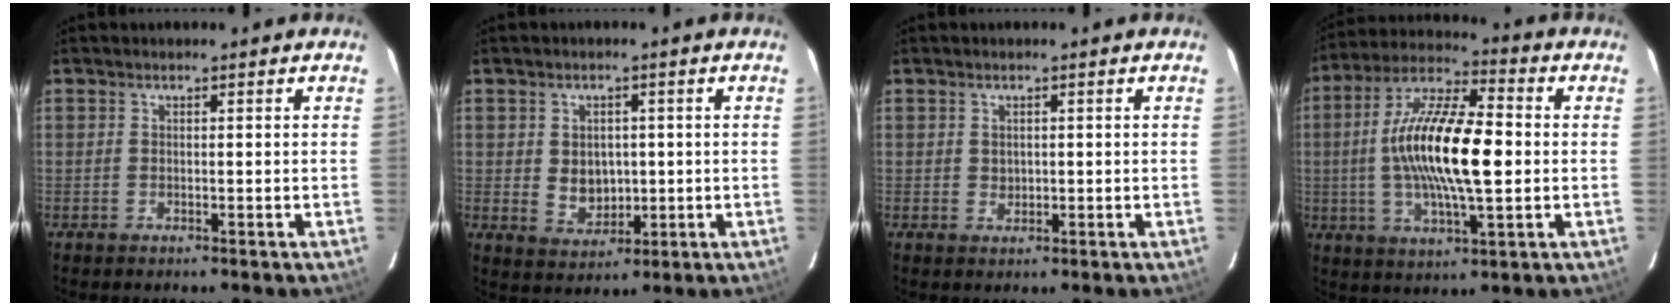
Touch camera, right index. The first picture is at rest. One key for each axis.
{"total": 5.7, "fx": 0.2, "fy": 4.7, "fz": 3.3, "tx": -0.059, "ty": -0.001, "tz": 0.016}
{"total": 1.3, "fx": 0.4, "fy": 1.2, "fz": 0.5, "tx": -0.005, "ty": 0.003, "tz": 0.010}
{"total": 17.6, "fx": -0.2, "fy": 5.2, "fz": 16.8, "tx": -0.322, "ty": 0.009, "tz": -0.012}